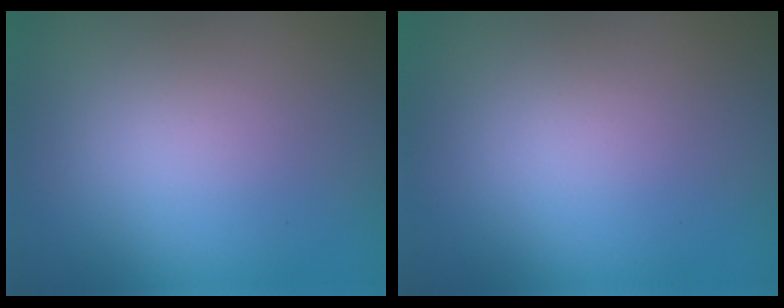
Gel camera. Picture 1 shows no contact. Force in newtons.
{"total": 0.0}